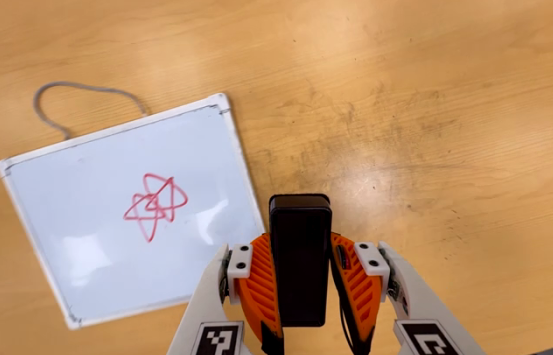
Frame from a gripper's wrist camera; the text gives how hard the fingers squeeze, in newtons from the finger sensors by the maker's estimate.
{"total": 4.8, "left": 3.5, "right": 6.0}